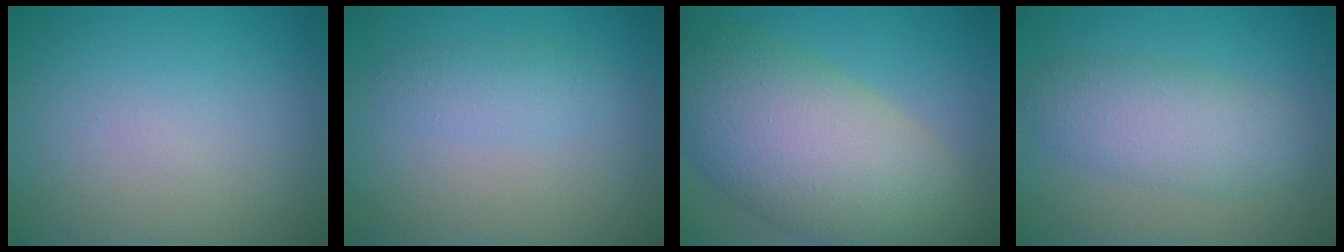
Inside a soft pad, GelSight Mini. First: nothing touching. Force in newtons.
{"total": 1.6, "press": 1.6, "slide": 0.0}
{"total": 11.9, "press": 11.8, "slide": 0.5}
{"total": 5.3, "press": 5.3, "slide": 0.1}